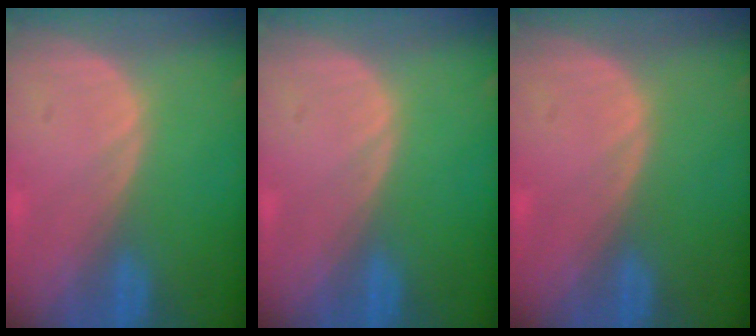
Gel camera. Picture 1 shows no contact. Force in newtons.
{"total": 0.0}
{"total": 0.5, "press": 0.0, "slide": 0.5}